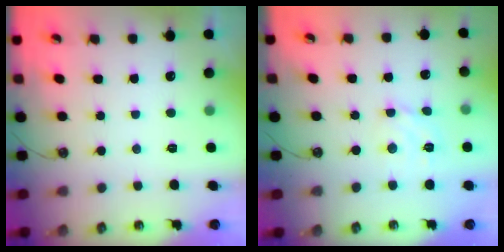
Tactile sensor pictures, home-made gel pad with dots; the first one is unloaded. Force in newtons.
{"total": 4.2, "press": 4.2, "slide": 0.3}